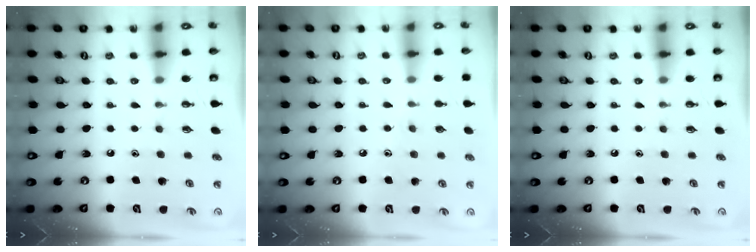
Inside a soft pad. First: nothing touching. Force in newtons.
{"total": 5.6, "press": 5.6, "slide": 0.6}
{"total": 0.0}